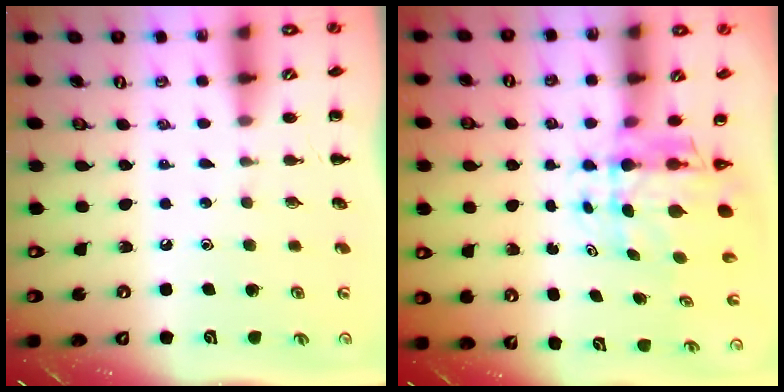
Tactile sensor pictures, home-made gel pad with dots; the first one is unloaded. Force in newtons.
{"total": 6.6, "press": 6.1, "slide": 2.5}